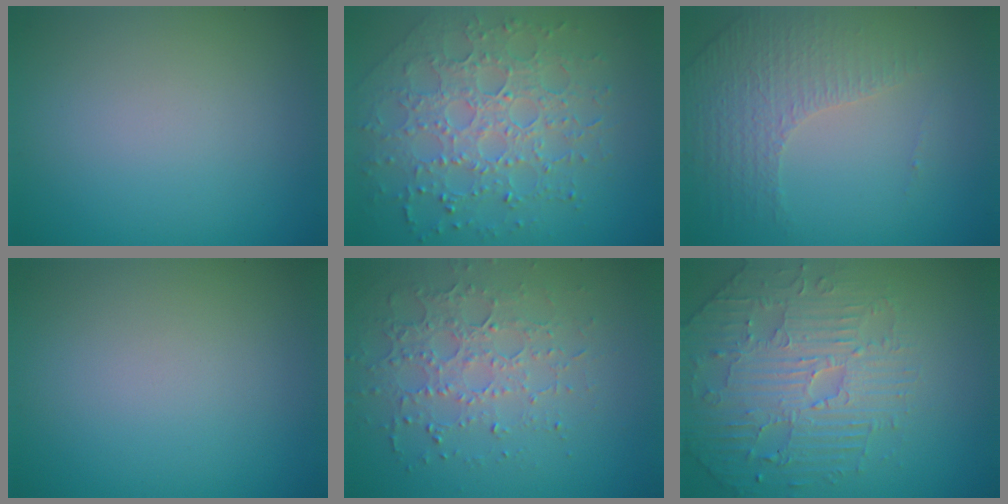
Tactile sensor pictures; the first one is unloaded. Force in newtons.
{"total": 7.2, "press": 5.1, "slide": 5.1}
{"total": 4.3, "press": 3.0, "slide": 3.1}
{"total": 0.0}
{"total": 3.5, "press": 3.3, "slide": 1.0}
{"total": 4.5, "press": 4.5, "slide": 0.4}